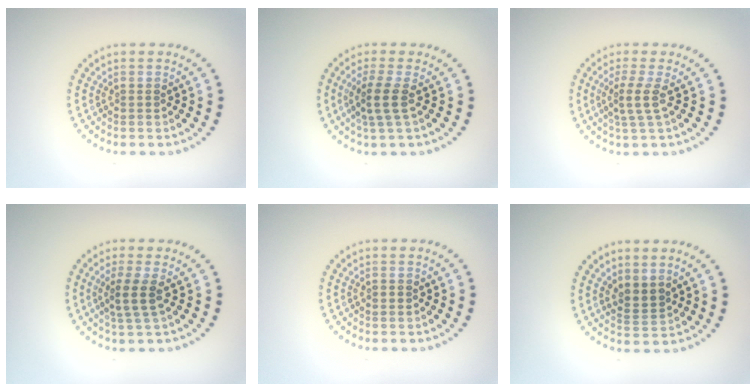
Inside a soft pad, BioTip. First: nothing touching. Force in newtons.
{"total": 2.3, "press": 1.9, "slide": 1.4}
{"total": 2.2, "press": 1.5, "slide": 1.5}
{"total": 2.5, "press": 2.0, "slide": 1.5}
{"total": 0.9, "press": 0.9, "slide": 0.1}
{"total": 2.0, "press": 1.5, "slide": 1.3}